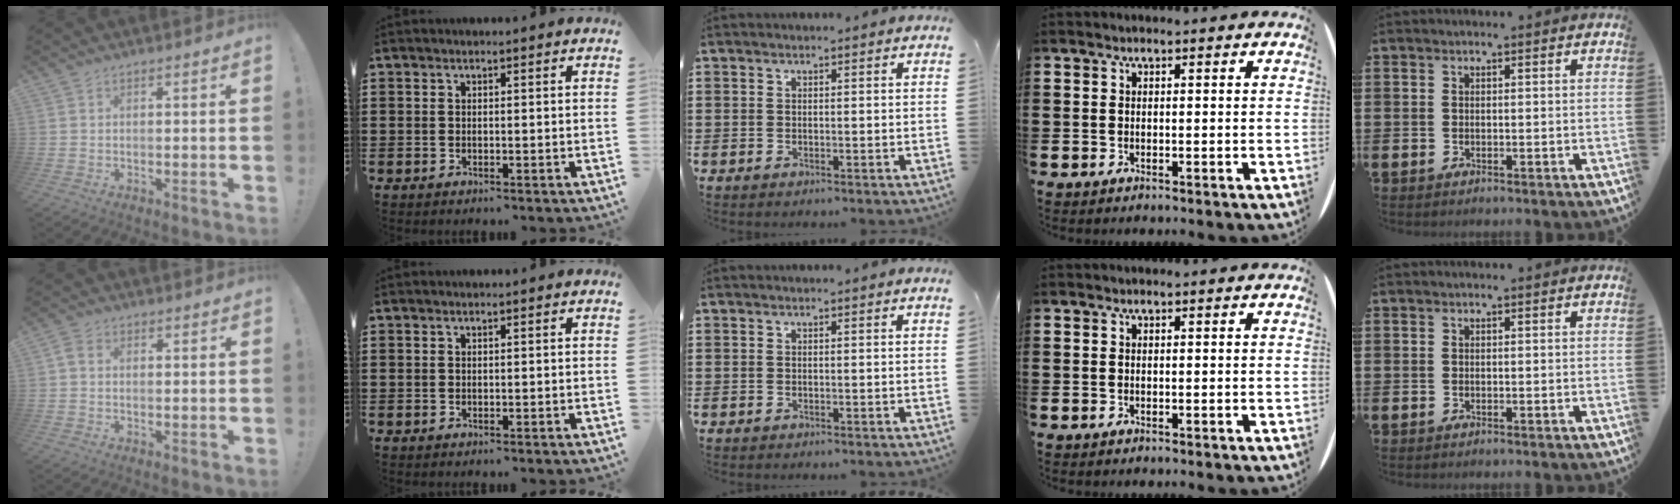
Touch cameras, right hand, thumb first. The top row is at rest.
{"thumb": {"total": 2.1, "force": [0.0, 1.5, 1.4], "torque": [-0.029, 0.008, 0.001]}}